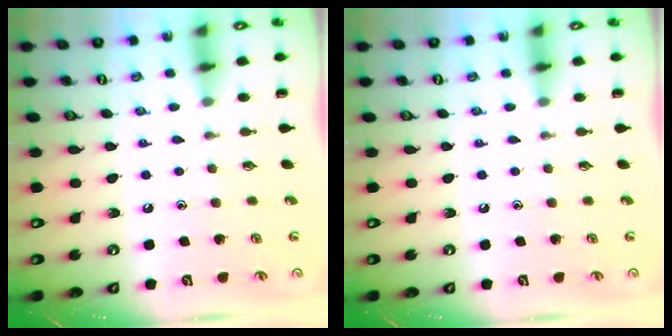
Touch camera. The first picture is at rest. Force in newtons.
{"total": 0.0}